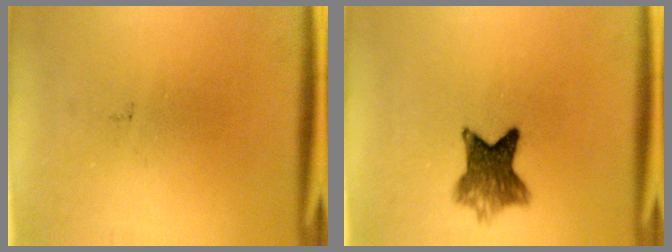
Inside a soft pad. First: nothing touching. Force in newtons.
{"total": 6.9}